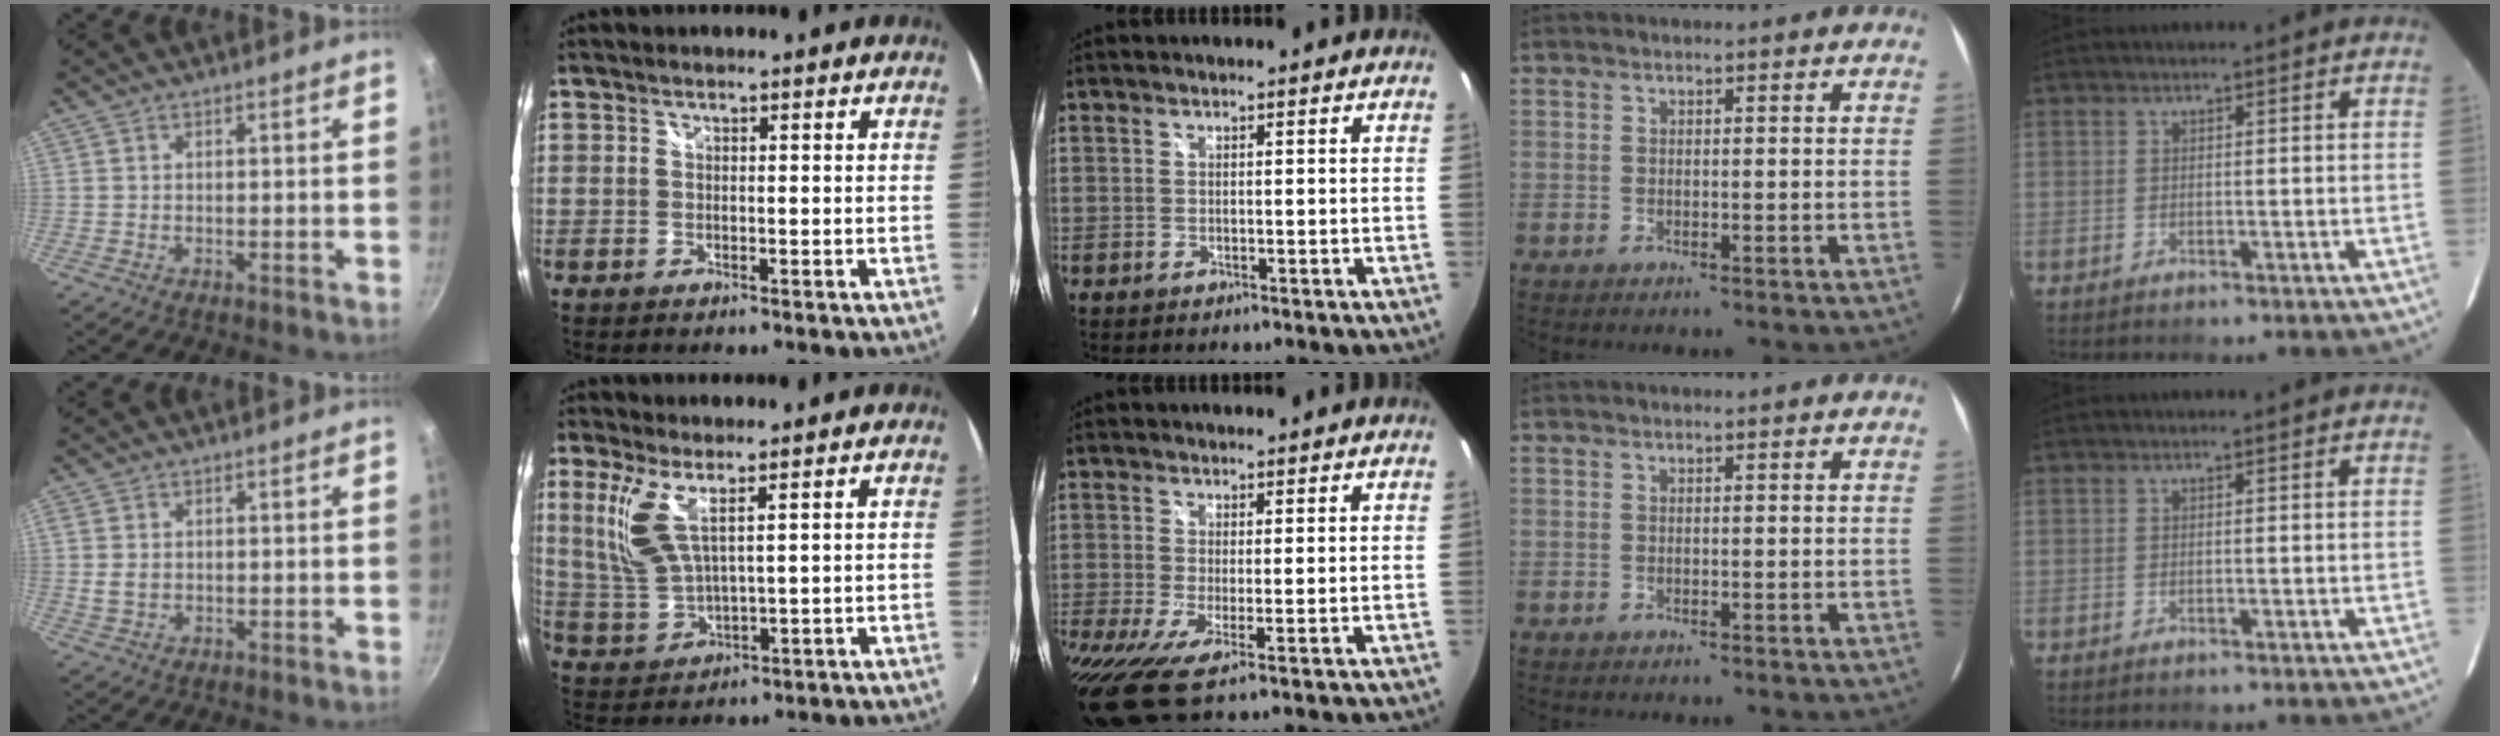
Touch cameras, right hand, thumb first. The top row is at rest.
{"thumb": {"total": 2.7, "force": [0.2, 2.0, 1.8], "torque": [-0.033, -0.001, 0.006]}, "index": {"total": 7.9, "force": [3.9, 2.2, 6.5], "torque": [-0.148, -0.006, 0.091]}, "middle": {"total": 8.3, "force": [-2.2, 1.8, 7.8], "torque": [-0.164, -0.032, -0.046]}}